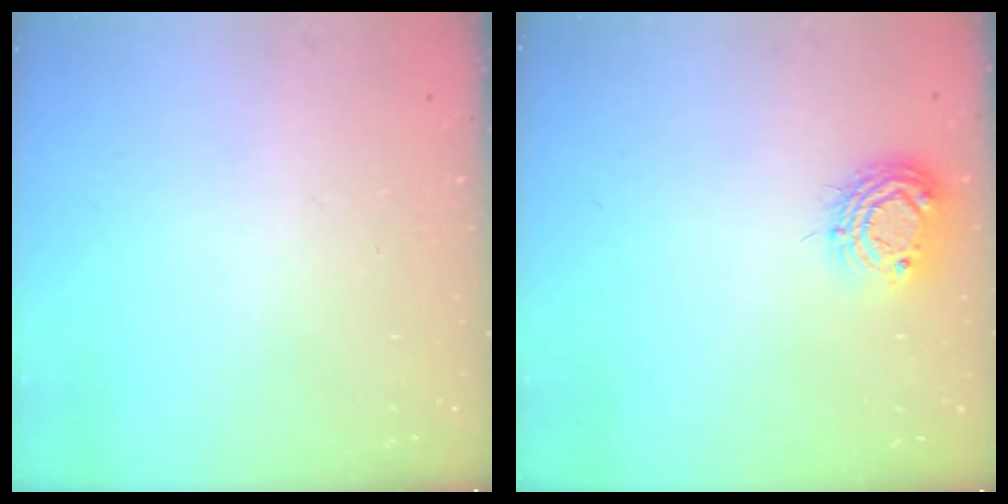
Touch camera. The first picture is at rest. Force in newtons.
{"total": 8.6, "press": 8.6, "slide": 0.7}